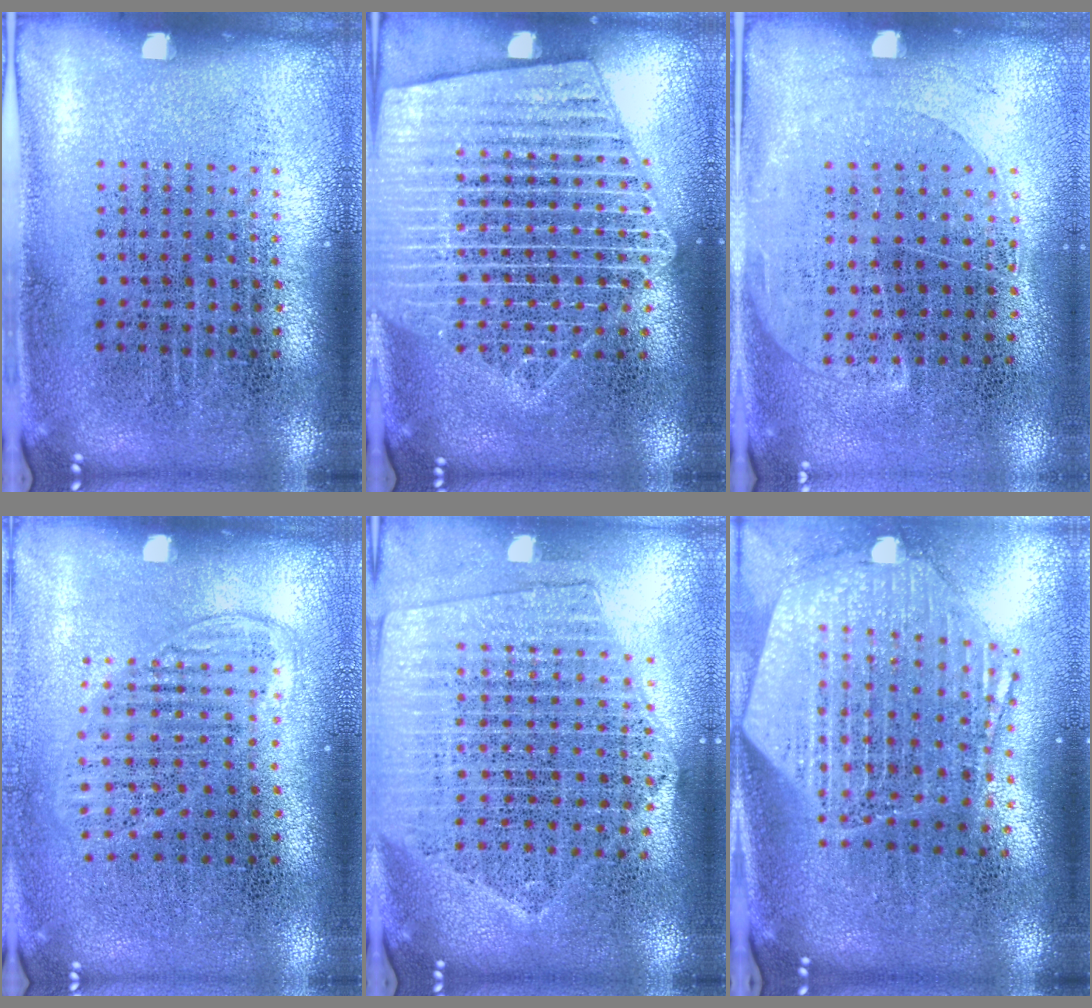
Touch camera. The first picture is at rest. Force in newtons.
{"total": 3.7, "press": 3.6, "slide": 0.5}
{"total": 1.2, "press": 1.0, "slide": 0.7}
{"total": 1.3, "press": 1.2, "slide": 0.6}
{"total": 2.0, "press": 1.8, "slide": 0.9}
{"total": 2.8, "press": 2.3, "slide": 1.7}